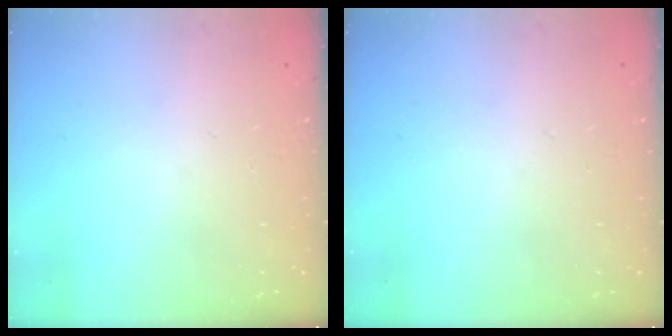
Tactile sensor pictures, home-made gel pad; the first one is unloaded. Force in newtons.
{"total": 0.0}